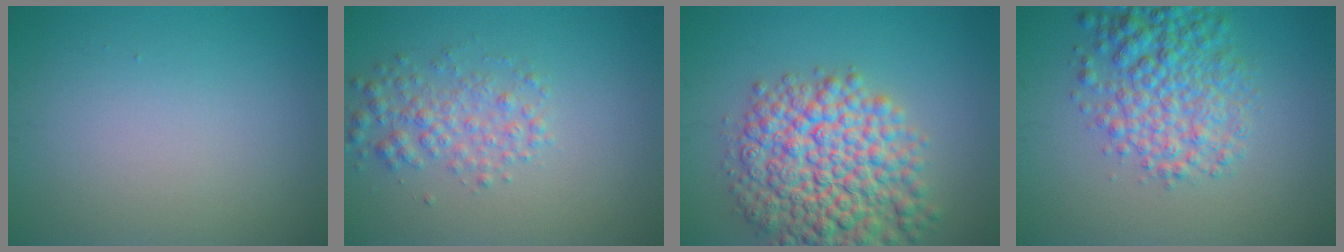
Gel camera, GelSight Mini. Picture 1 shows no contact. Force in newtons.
{"total": 2.9, "press": 2.9, "slide": 0.1}
{"total": 10.1, "press": 10.1, "slide": 0.4}
{"total": 5.9, "press": 5.9, "slide": 0.2}